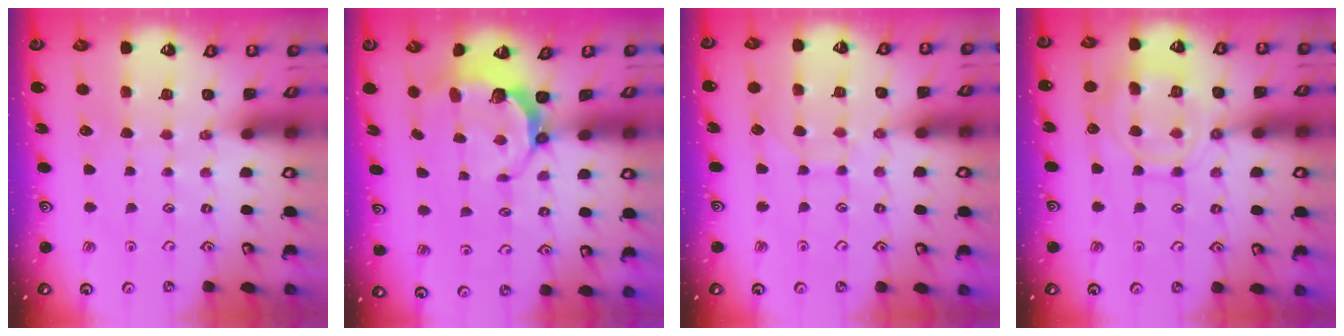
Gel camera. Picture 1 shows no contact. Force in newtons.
{"total": 6.6, "press": 5.3, "slide": 3.9}
{"total": 6.2, "press": 6.1, "slide": 0.5}
{"total": 11.7, "press": 11.6, "slide": 1.2}